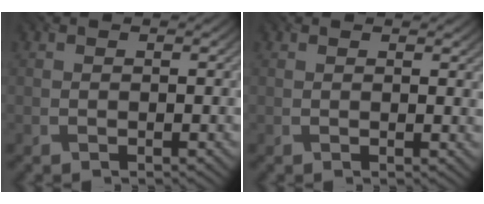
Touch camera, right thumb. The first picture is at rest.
{"total": 1.3, "force": [1.0, 0.2, 0.7], "torque": [-0.013, -0.002, 0.021]}